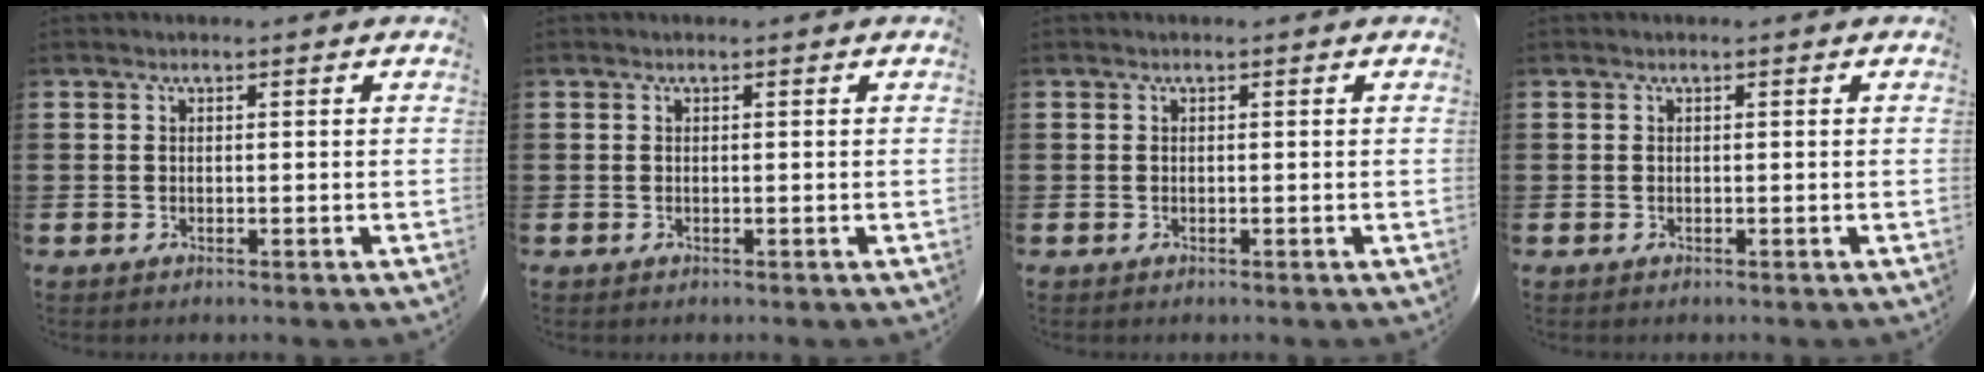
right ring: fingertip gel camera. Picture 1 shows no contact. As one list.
[{"total": 0.0}, {"total": 0.0}, {"total": 0.0}]